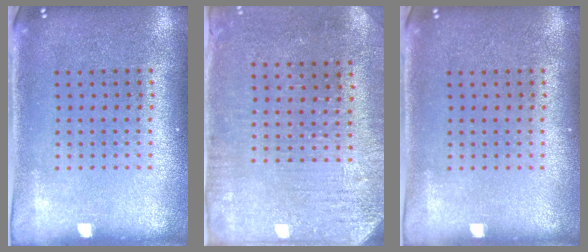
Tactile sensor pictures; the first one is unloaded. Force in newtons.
{"total": 3.1, "press": 2.7, "slide": 1.5}
{"total": 0.0}